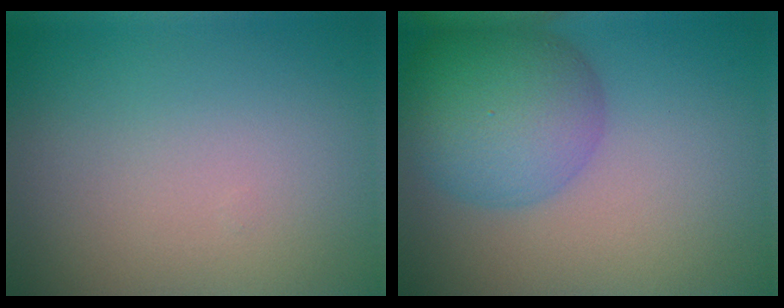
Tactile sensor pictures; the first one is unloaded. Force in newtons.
{"total": 7.2, "press": 7.2, "slide": 0.2}